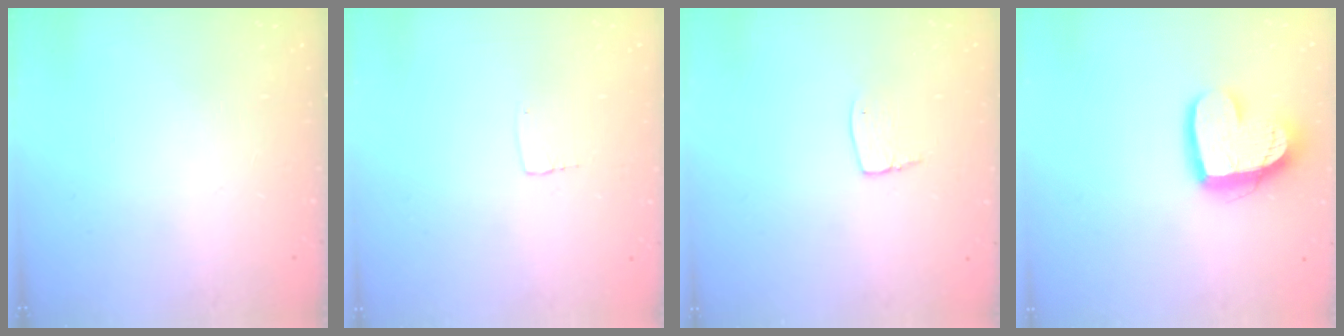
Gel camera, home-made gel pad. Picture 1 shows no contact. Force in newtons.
{"total": 2.3, "press": 2.3, "slide": 0.1}
{"total": 5.6, "press": 5.6, "slide": 0.4}
{"total": 15.3, "press": 15.2, "slide": 1.3}